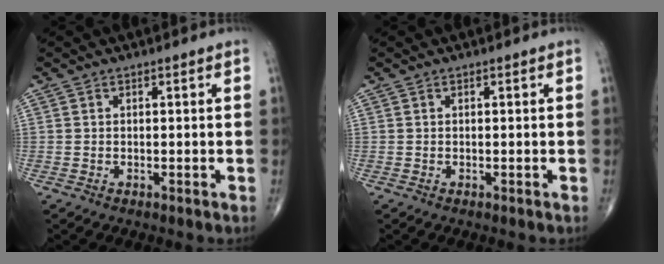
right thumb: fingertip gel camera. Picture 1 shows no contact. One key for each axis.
{"total": 0.0}